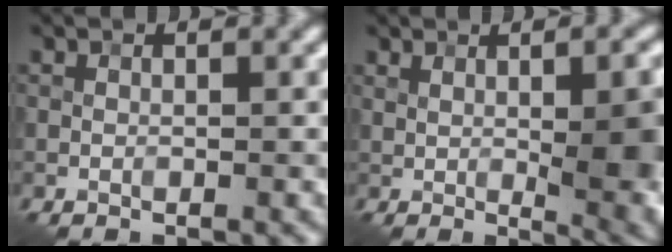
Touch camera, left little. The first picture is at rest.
{"total": 7.7, "force": [0.5, 2.0, 7.5], "torque": [-0.094, 0.000, 0.013]}